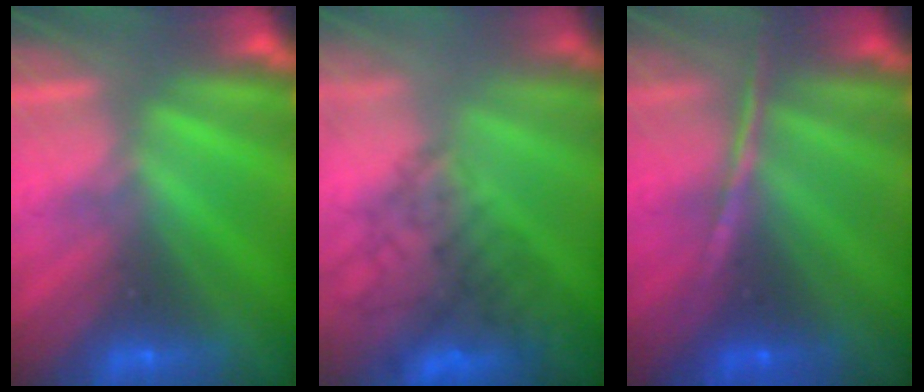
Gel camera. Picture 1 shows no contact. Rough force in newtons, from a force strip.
{"total": 4.5}
{"total": 1.3}